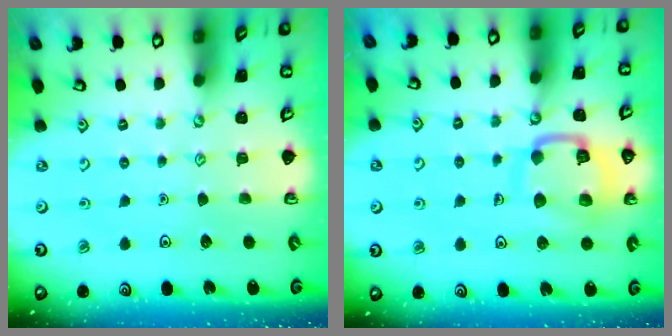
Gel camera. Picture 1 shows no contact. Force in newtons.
{"total": 14.0, "press": 13.9, "slide": 1.3}